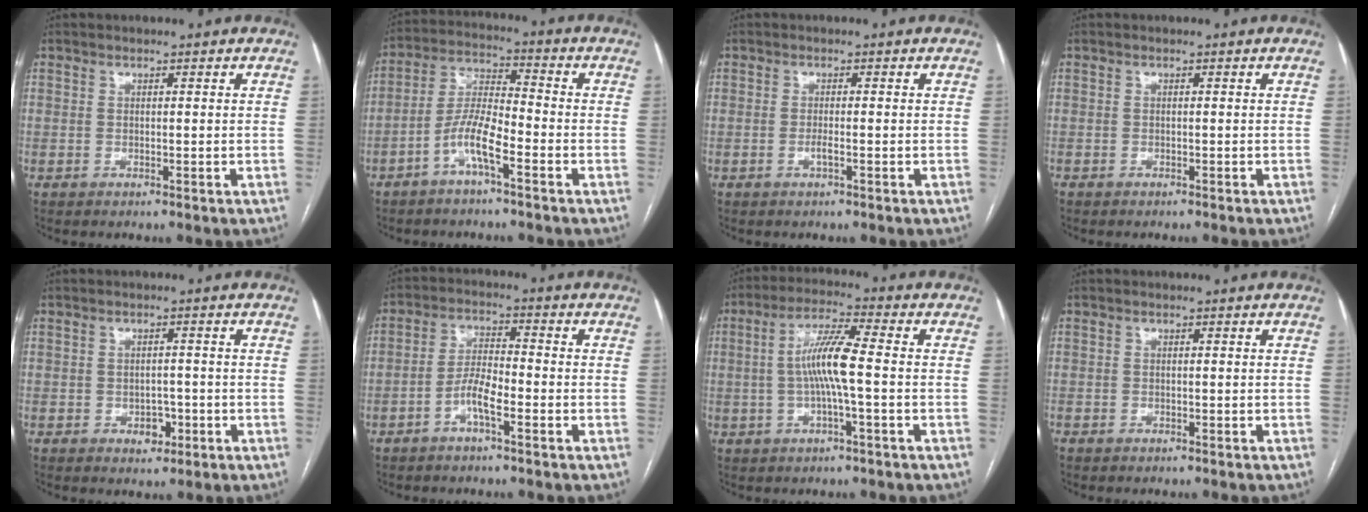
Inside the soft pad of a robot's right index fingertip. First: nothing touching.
{"total": 7.9, "force": [-4.0, 1.5, 6.6], "torque": [-0.141, 0.014, -0.078]}
{"total": 1.3, "force": [-0.6, 0.1, 1.1], "torque": [-0.023, 0.001, -0.012]}
{"total": 1.2, "force": [-1.1, 0.4, 0.1], "torque": [-0.004, 0.001, -0.019]}
{"total": 2.9, "force": [-1.3, 2.0, 1.7], "torque": [-0.016, 0.005, -0.011]}
{"total": 5.4, "force": [-2.8, 1.2, 4.5], "torque": [-0.094, 0.013, -0.052]}
{"total": 8.0, "force": [-0.7, 0.4, 8.0], "torque": [-0.157, 0.014, -0.017]}
{"total": 1.7, "force": [-1.5, 0.7, 0.3], "torque": [-0.009, 0.000, -0.024]}